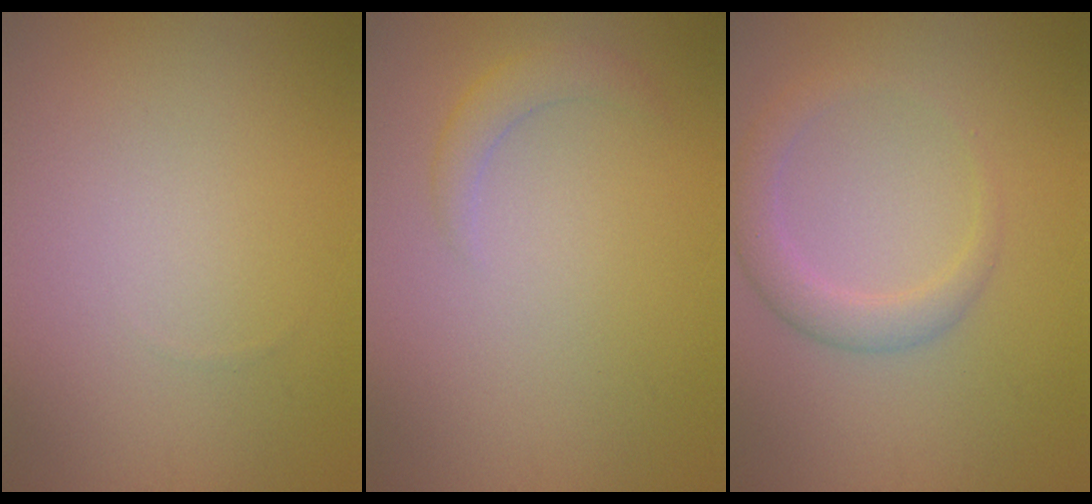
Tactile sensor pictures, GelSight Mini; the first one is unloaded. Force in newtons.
{"total": 1.6, "press": 1.6, "slide": 0.1}
{"total": 2.6, "press": 2.6, "slide": 0.2}